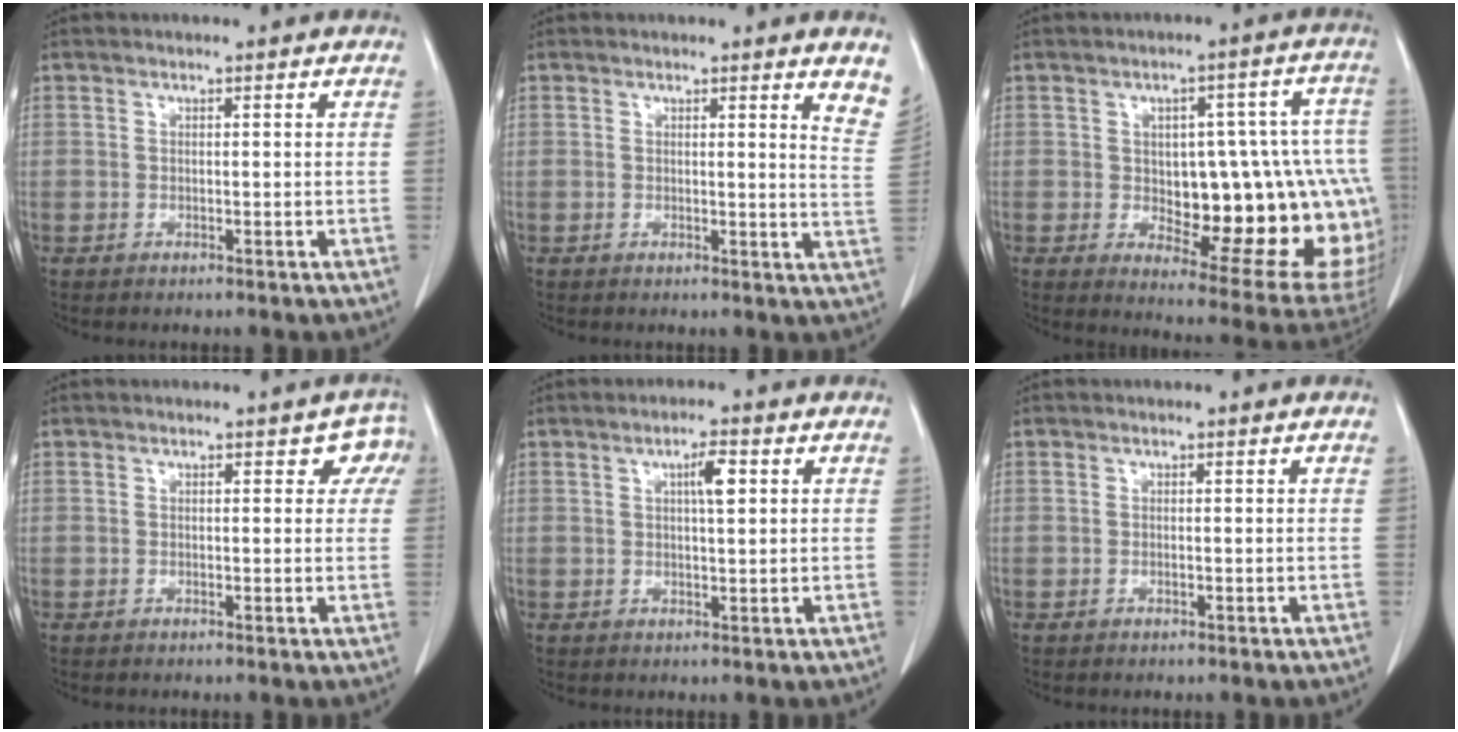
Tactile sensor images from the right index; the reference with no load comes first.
{"total": 4.9, "force": [3.9, 0.1, 3.0], "torque": [-0.033, -0.024, 0.018]}
{"total": 22.3, "force": [-2.1, 7.9, 20.7], "torque": [-0.180, 0.034, 0.007]}
{"total": 2.6, "force": [1.3, 1.8, 1.3], "torque": [0.006, 0.004, 0.000]}
{"total": 3.4, "force": [1.1, 0.5, 3.2], "torque": [-0.054, 0.003, 0.017]}
{"total": 0.0}